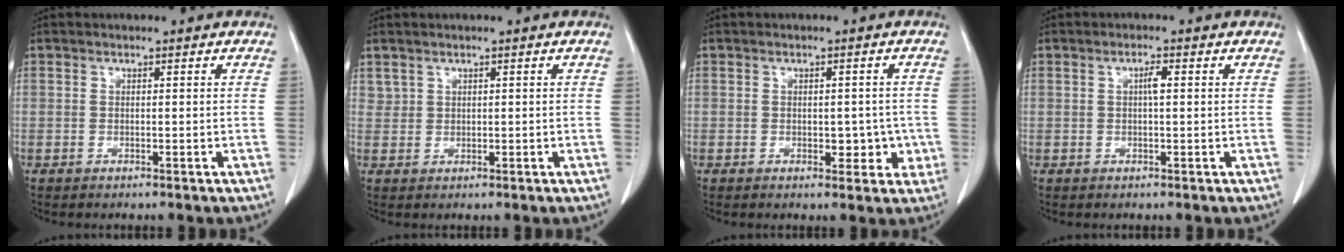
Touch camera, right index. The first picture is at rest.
{"total": 1.1, "force": [0.8, 0.7, 0.1], "torque": [0.003, 0.004, 0.017]}
{"total": 4.0, "force": [-0.8, 2.4, 3.2], "torque": [-0.026, 0.003, -0.005]}
{"total": 1.7, "force": [0.3, 0.2, 1.6], "torque": [-0.030, 0.004, 0.004]}